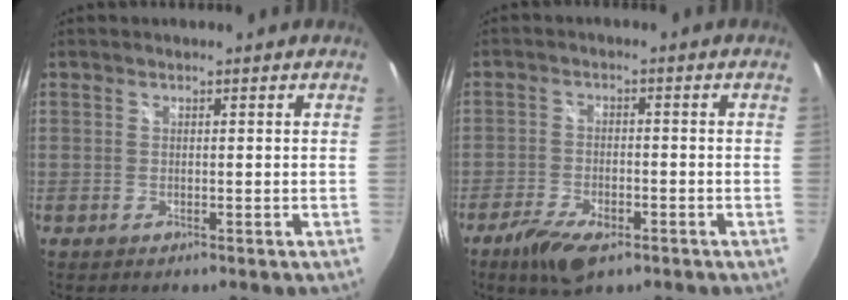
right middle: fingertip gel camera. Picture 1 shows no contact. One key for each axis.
{"total": 8.5, "fx": -5.6, "fy": 3.5, "fz": 5.4, "tx": -0.132, "ty": -0.023, "tz": -0.100}